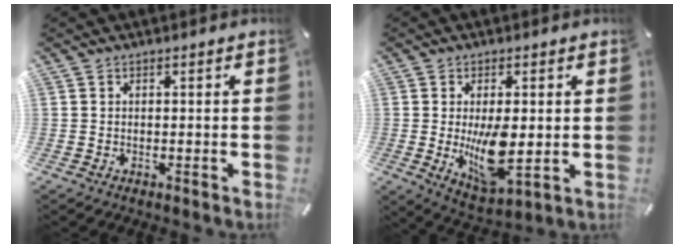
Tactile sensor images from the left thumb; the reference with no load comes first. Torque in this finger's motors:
{"motor_torque": [0.81, 1.15, 0.43, 0.36, 0.14]}